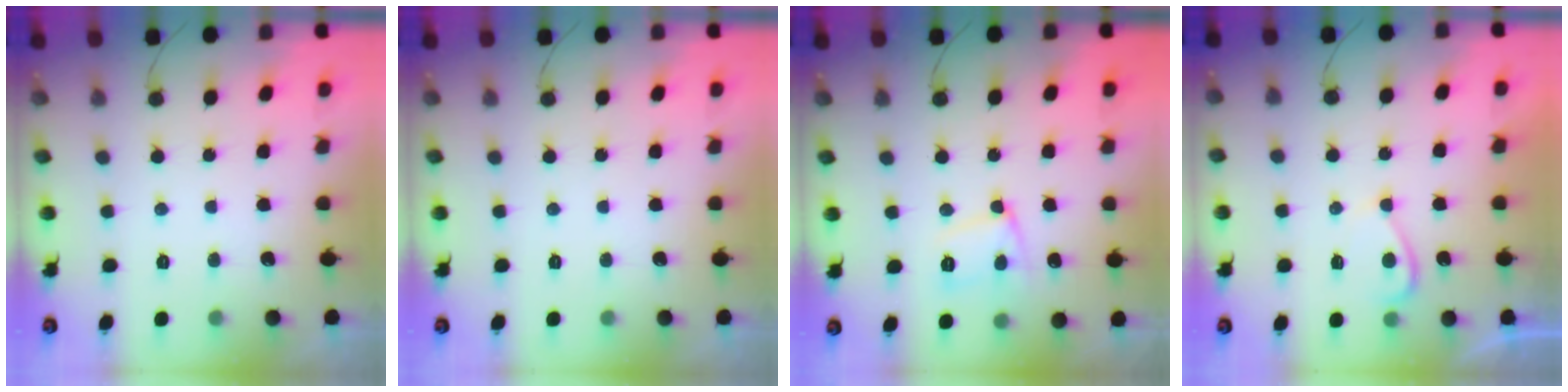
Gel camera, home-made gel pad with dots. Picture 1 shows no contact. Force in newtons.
{"total": 0.0}
{"total": 10.4, "press": 10.4, "slide": 0.9}
{"total": 4.7, "press": 4.7, "slide": 0.6}